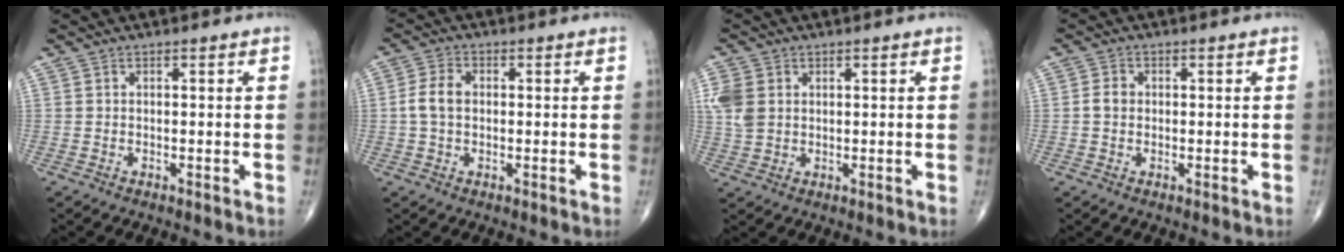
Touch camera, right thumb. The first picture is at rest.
{"total": 4.8, "force": [0.0, 3.3, 3.4], "torque": [-0.072, 0.013, -0.004]}
{"total": 6.0, "force": [1.2, 4.6, 3.6], "torque": [-0.079, 0.003, 0.030]}
{"total": 2.4, "force": [0.0, 2.0, 1.3], "torque": [-0.018, 0.007, -0.004]}